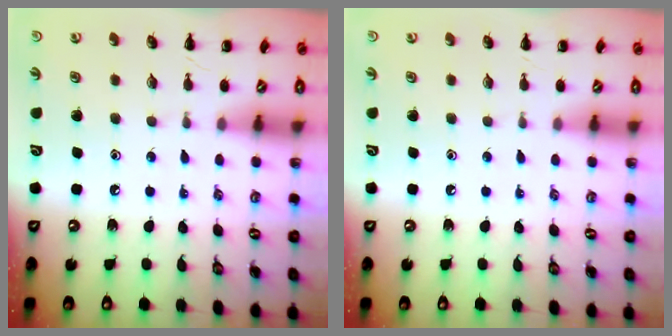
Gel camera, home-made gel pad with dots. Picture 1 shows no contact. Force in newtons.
{"total": 0.0}